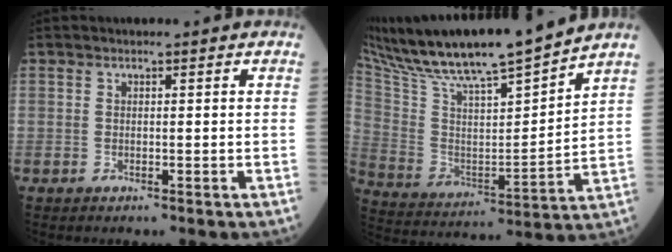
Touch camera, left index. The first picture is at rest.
{"total": 21.0, "force": [18.1, 0.6, 10.6], "torque": [-0.195, -0.003, 0.311]}